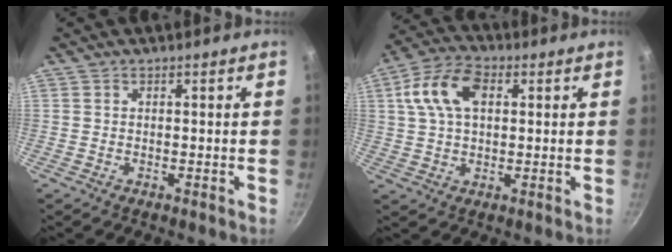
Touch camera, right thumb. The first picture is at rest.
{"total": 11.1, "force": [3.1, 6.7, 8.3], "torque": [-0.157, 0.018, 0.051]}